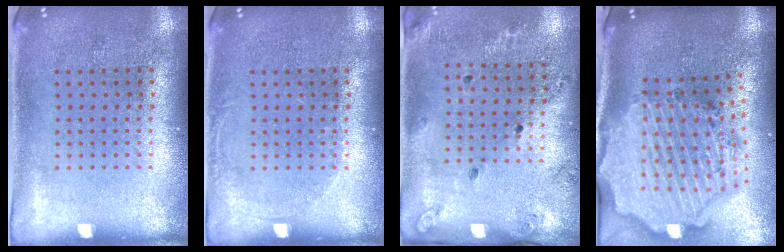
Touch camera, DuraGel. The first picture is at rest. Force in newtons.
{"total": 0.7, "press": 0.7, "slide": 0.1}
{"total": 1.6, "press": 1.3, "slide": 0.9}
{"total": 4.1, "press": 3.3, "slide": 2.4}